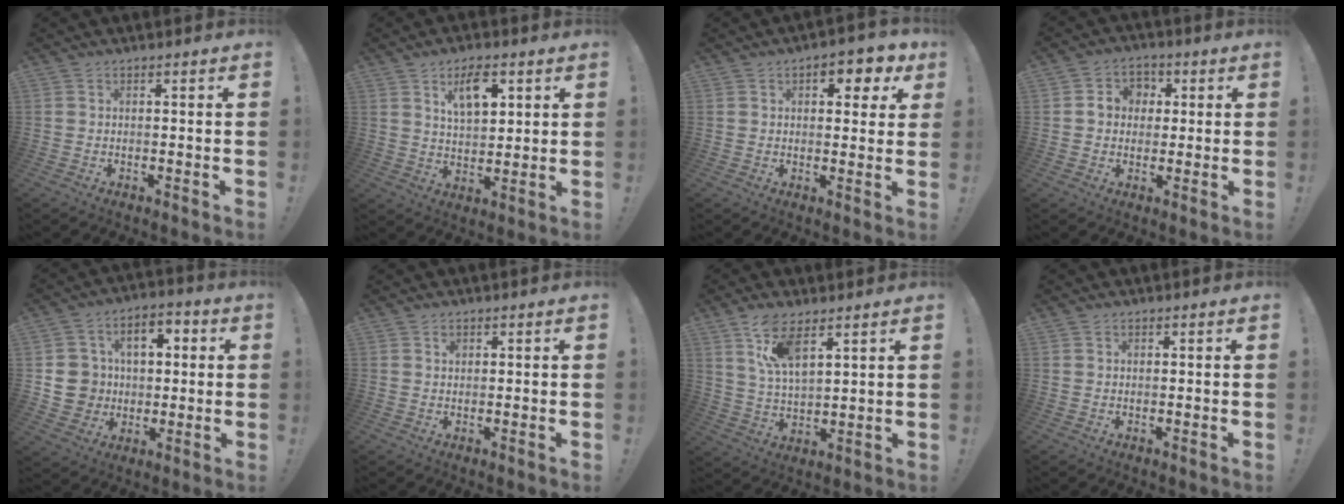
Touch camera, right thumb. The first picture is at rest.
{"total": 9.8, "force": [5.0, 5.2, 6.7], "torque": [-0.096, -0.014, 0.086]}
{"total": 6.8, "force": [2.9, 3.8, 4.8], "torque": [-0.042, -0.013, 0.044]}
{"total": 6.9, "force": [0.9, 6.3, 2.4], "torque": [-0.033, 0.007, 0.019]}
{"total": 12.1, "force": [0.3, 11.3, 4.3], "torque": [-0.050, 0.011, 0.017]}
{"total": 1.0, "force": [0.4, 0.8, 0.3], "torque": [0.008, -0.005, 0.005]}
{"total": 10.2, "force": [6.8, 4.0, 6.4], "torque": [-0.131, -0.023, 0.128]}
{"total": 0.6, "force": [0.4, 0.5, 0.1], "torque": [0.001, 0.000, 0.008]}